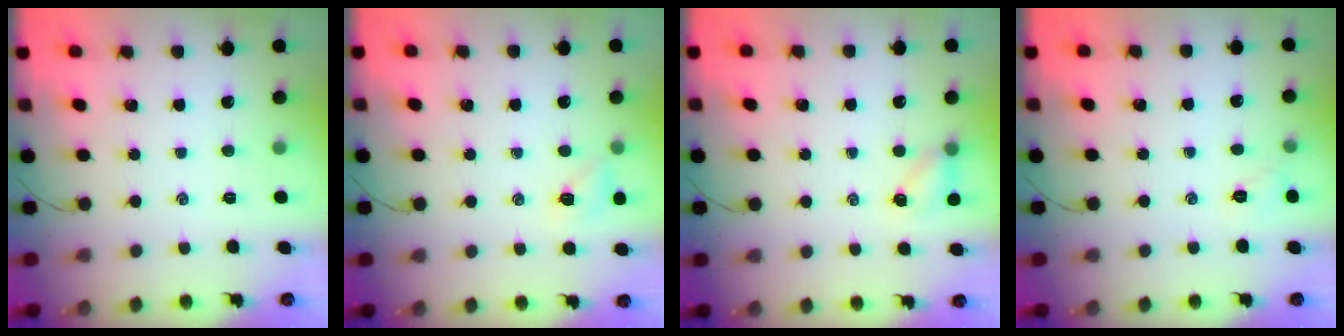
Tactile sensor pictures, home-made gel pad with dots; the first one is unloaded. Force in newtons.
{"total": 6.1, "press": 5.9, "slide": 1.6}
{"total": 4.4, "press": 4.3, "slide": 1.1}
{"total": 4.7, "press": 4.5, "slide": 1.4}